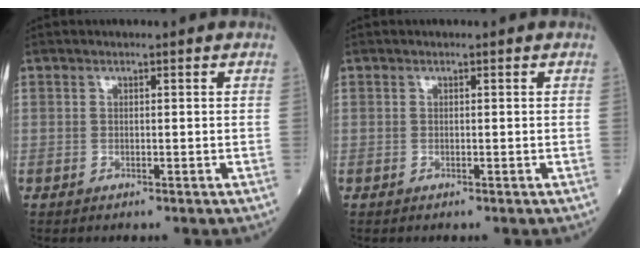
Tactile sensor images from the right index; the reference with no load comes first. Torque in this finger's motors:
{"motor_torque": [0.00, 0.00, 0.00, -0.01]}